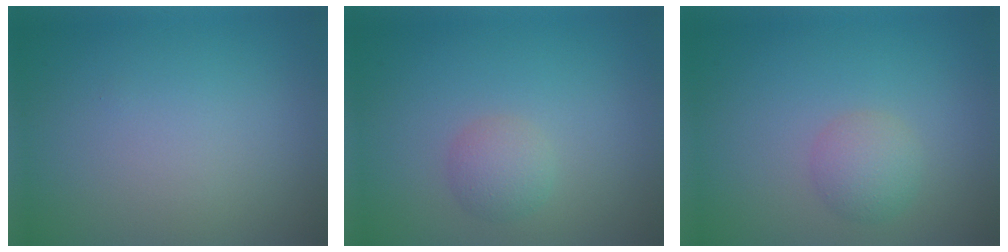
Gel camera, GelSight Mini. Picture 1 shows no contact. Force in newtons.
{"total": 1.9, "press": 1.9, "slide": 0.1}
{"total": 2.2, "press": 2.2, "slide": 0.0}